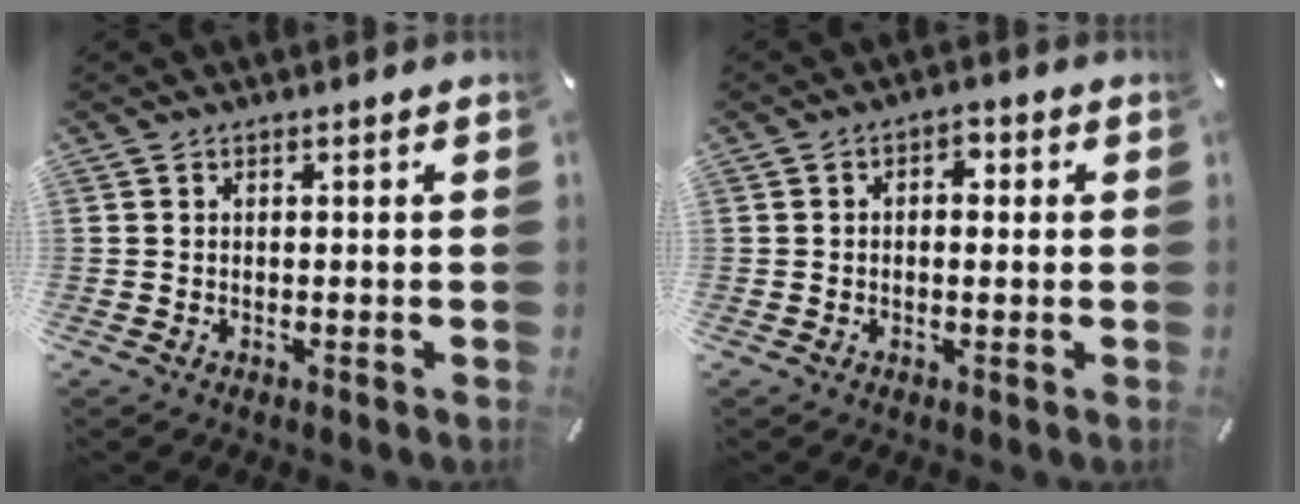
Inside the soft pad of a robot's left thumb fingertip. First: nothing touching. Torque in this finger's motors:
{"motor_torque": [0.13, -0.13, 0.15, 0.14, -0.06]}